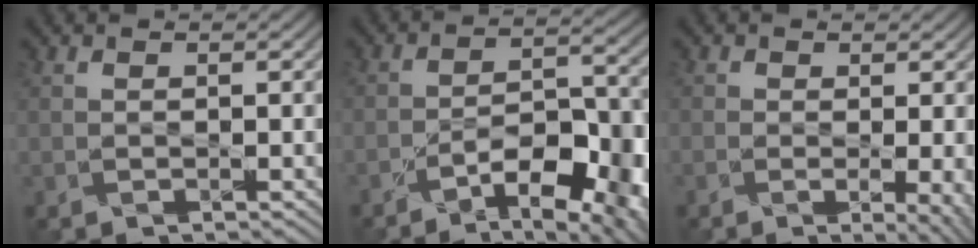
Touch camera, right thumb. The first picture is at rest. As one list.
[{"total": 11.7, "force": [-8.2, 4.1, 7.2], "torque": [-0.110, -0.006, -0.125]}, {"total": 5.5, "force": [-1.4, 2.2, 4.9], "torque": [-0.052, -0.006, -0.009]}]